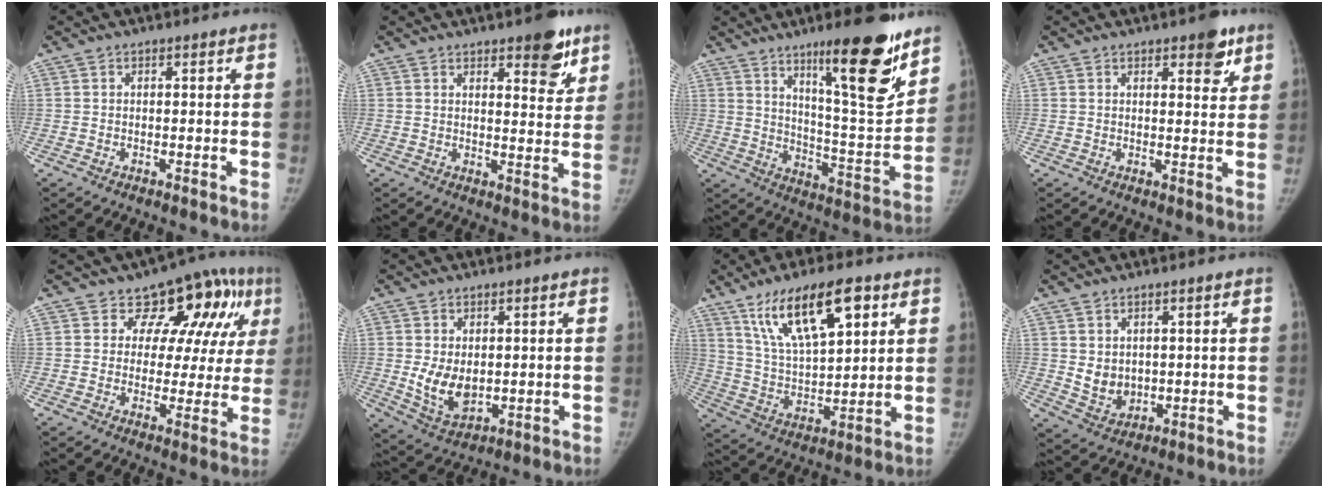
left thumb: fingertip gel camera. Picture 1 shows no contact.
{"total": 8.1, "force": [5.1, 2.9, 5.6], "torque": [-0.048, -0.030, 0.066]}
{"total": 19.5, "force": [12.7, 3.6, 14.4], "torque": [-0.174, -0.087, 0.201]}
{"total": 5.1, "force": [3.1, 2.0, 3.5], "torque": [-0.026, -0.016, 0.036]}
{"total": 13.1, "force": [6.7, 8.5, 7.4], "torque": [-0.040, -0.019, 0.078]}
{"total": 7.4, "force": [0.5, 4.8, 5.6], "torque": [-0.084, -0.019, 0.028]}
{"total": 17.0, "force": [9.2, 6.2, 12.9], "torque": [-0.198, -0.029, 0.172]}
{"total": 5.0, "force": [1.2, 3.8, 3.0], "torque": [-0.036, -0.019, 0.039]}